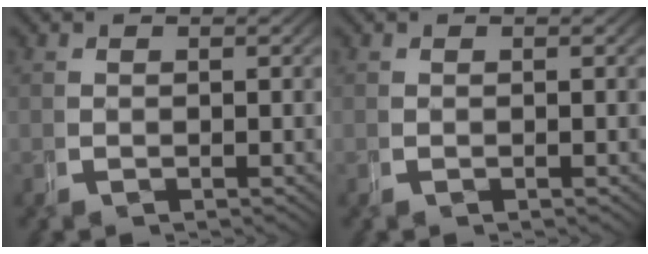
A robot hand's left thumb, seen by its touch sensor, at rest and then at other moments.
{"total": 0.0}